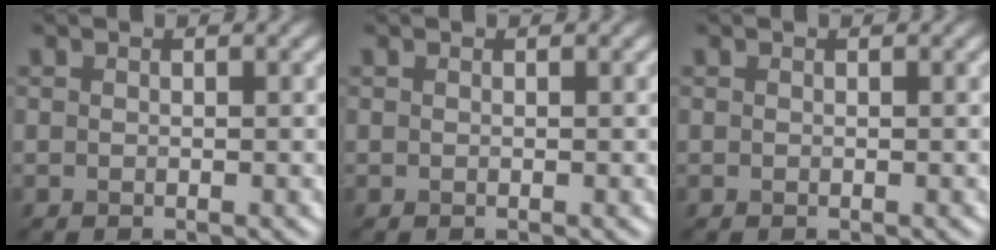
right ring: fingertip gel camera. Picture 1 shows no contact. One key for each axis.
{"total": 0.0}
{"total": 0.0}